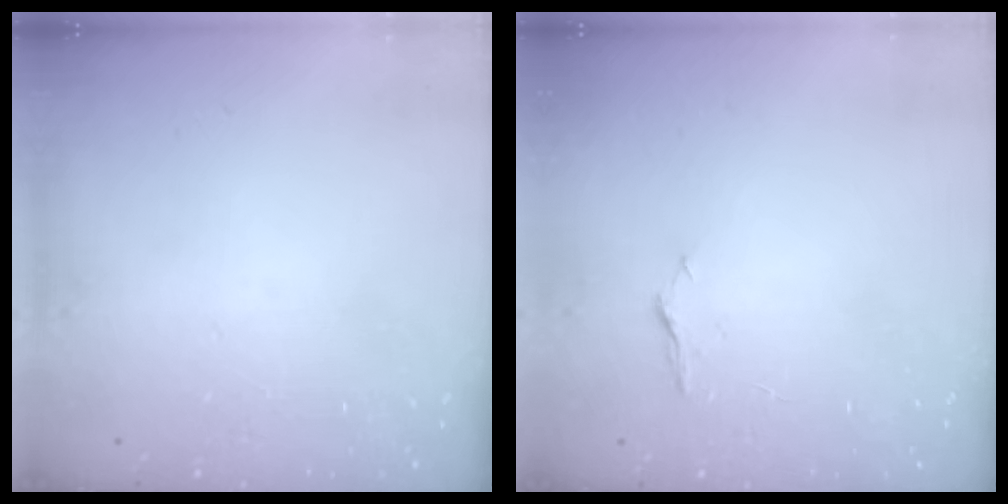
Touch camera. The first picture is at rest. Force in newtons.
{"total": 3.7, "press": 3.7, "slide": 0.5}